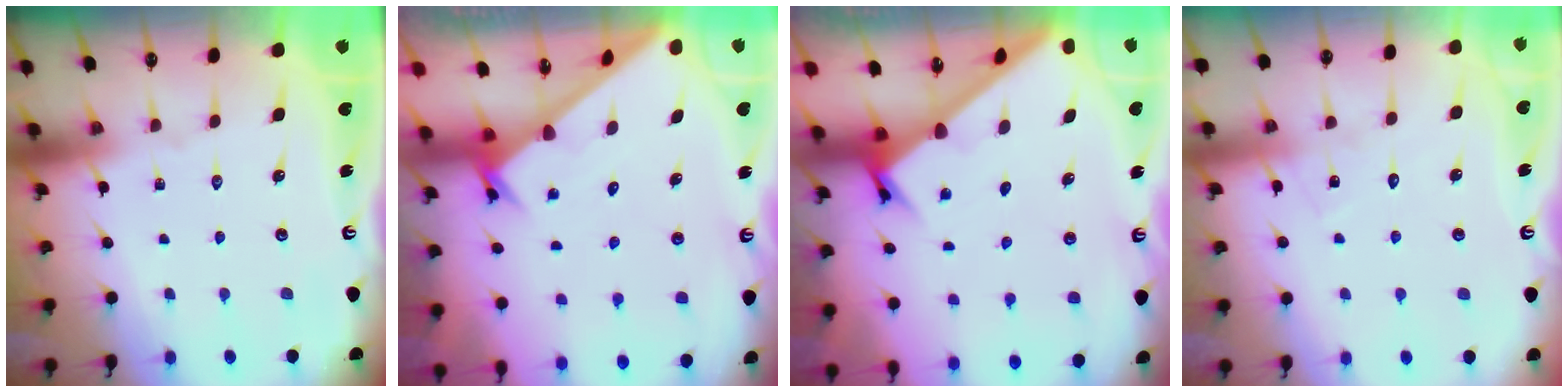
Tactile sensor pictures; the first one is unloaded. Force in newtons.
{"total": 2.4, "press": 2.4, "slide": 0.2}
{"total": 2.5, "press": 2.5, "slide": 0.3}
{"total": 7.5, "press": 7.5, "slide": 0.5}